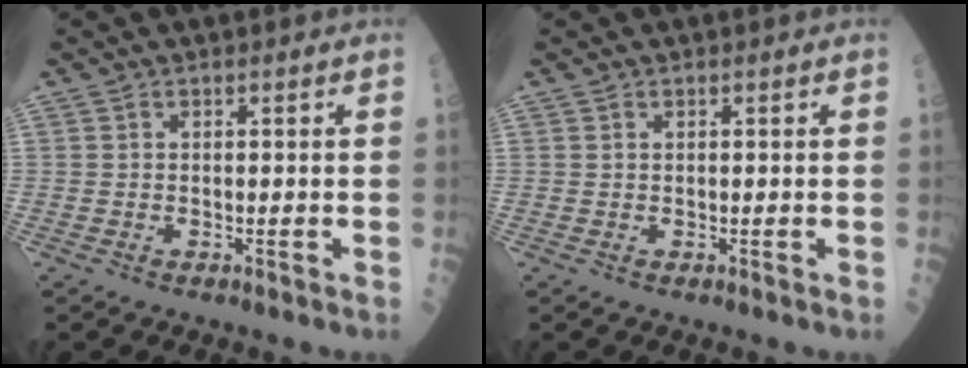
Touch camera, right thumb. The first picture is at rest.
{"total": 0.0}